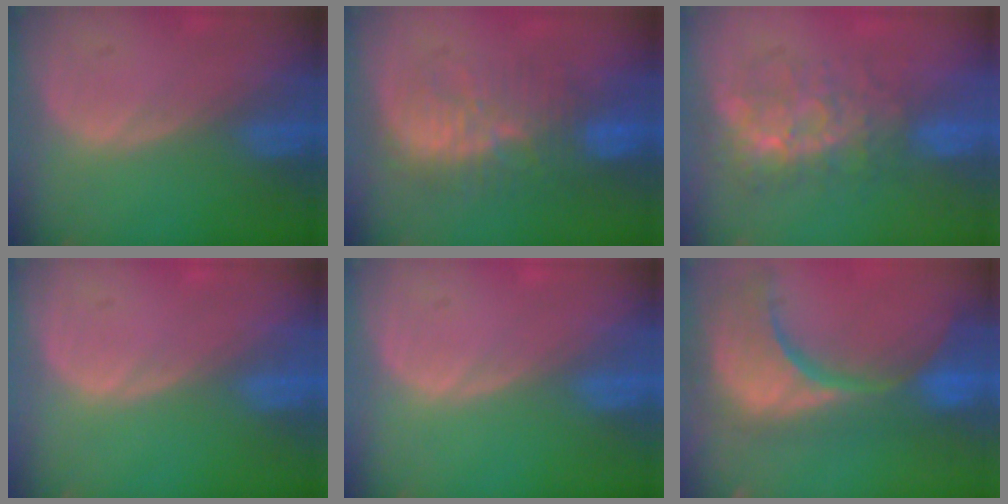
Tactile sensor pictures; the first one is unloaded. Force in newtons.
{"total": 9.6, "press": 9.2, "slide": 2.8}
{"total": 8.1, "press": 7.3, "slide": 3.7}
{"total": 0.0}
{"total": 0.0}
{"total": 15.3, "press": 12.2, "slide": 9.3}